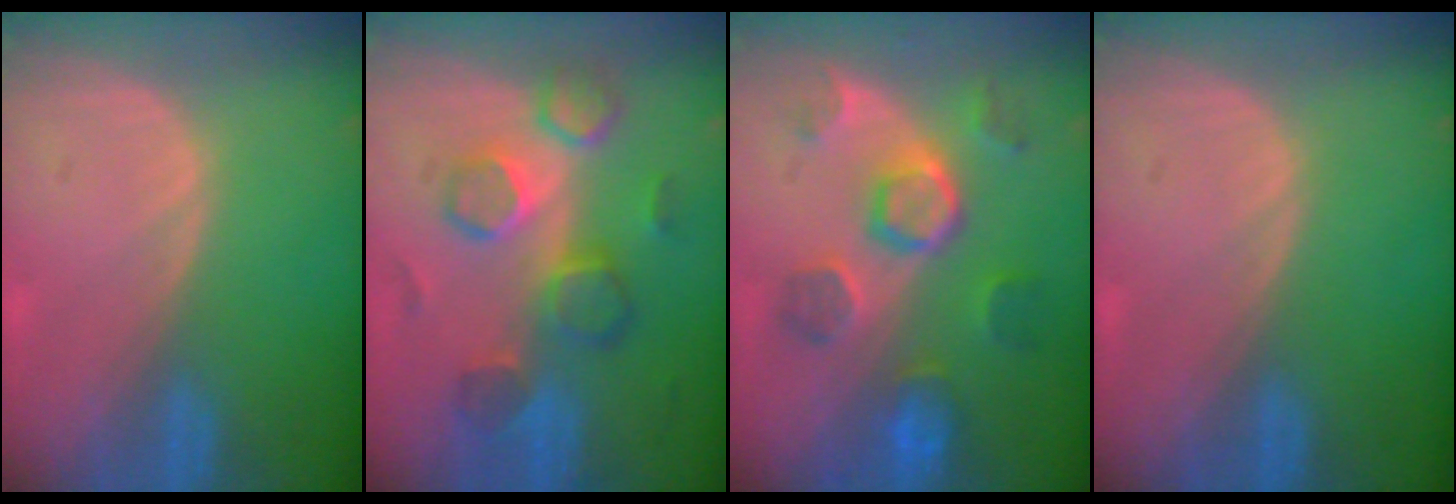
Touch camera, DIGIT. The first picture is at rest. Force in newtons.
{"total": 8.7, "press": 8.4, "slide": 2.3}
{"total": 8.3, "press": 8.2, "slide": 1.2}
{"total": 0.0}